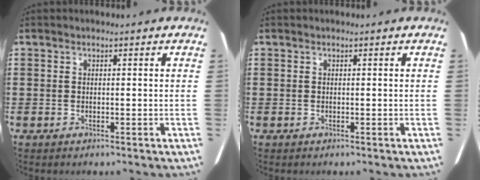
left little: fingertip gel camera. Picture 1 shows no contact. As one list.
[{"total": 0.0}]